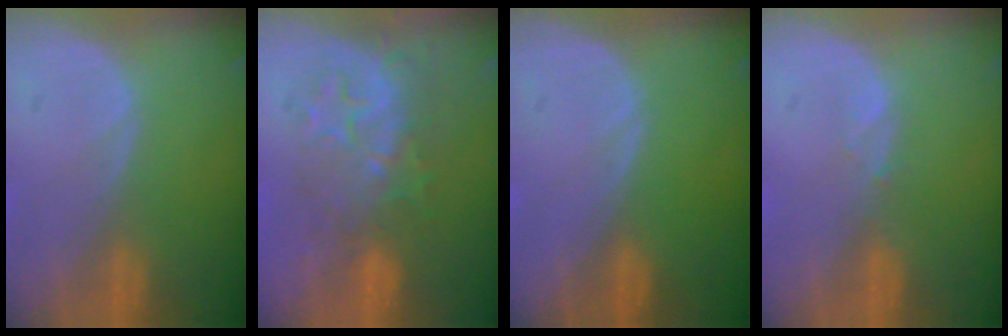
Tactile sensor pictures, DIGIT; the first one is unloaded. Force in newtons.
{"total": 8.9, "press": 8.1, "slide": 3.7}
{"total": 0.0}
{"total": 0.7, "press": 0.7, "slide": 0.2}